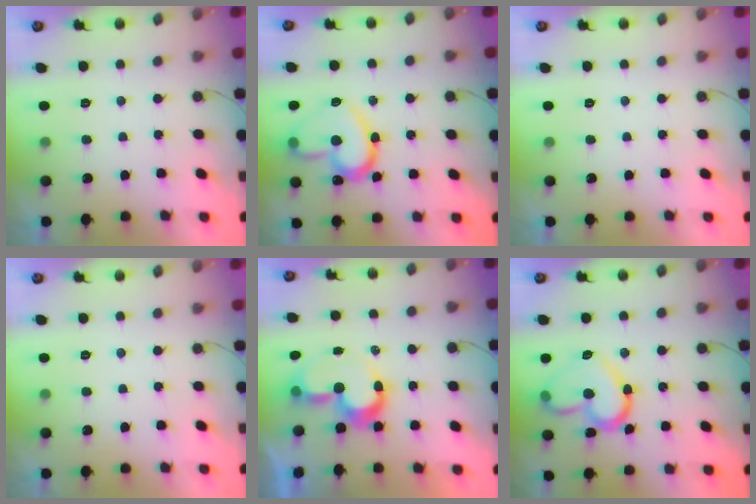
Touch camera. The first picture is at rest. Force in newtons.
{"total": 18.6, "press": 18.5, "slide": 2.0}
{"total": 0.0}
{"total": 0.0}
{"total": 8.8, "press": 8.2, "slide": 3.1}
{"total": 15.8, "press": 15.8, "slide": 0.8}